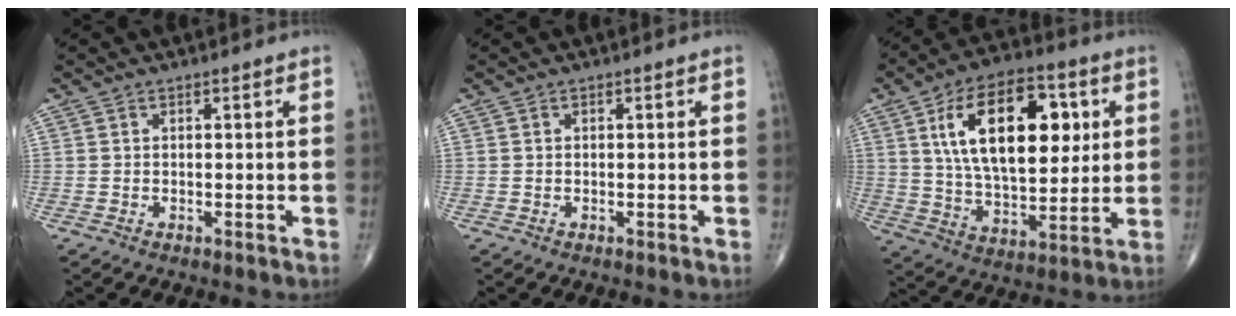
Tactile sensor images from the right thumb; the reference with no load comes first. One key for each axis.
{"total": 0.0}
{"total": 22.3, "fx": 6.2, "fy": 11.5, "fz": 18.1, "tx": -0.268, "ty": -0.013, "tz": 0.103}